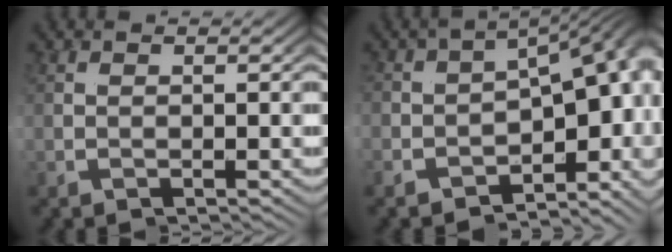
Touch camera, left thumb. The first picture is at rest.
{"total": 9.5, "force": [-1.4, 5.3, 7.7], "torque": [-0.108, -0.007, -0.015]}